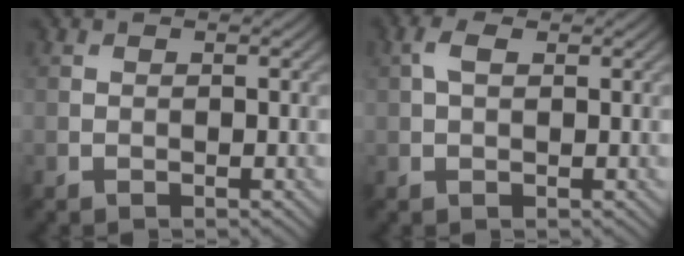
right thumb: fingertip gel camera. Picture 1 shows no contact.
{"total": 2.2, "force": [0.8, 1.2, 1.7], "torque": [-0.043, 0.006, 0.011]}